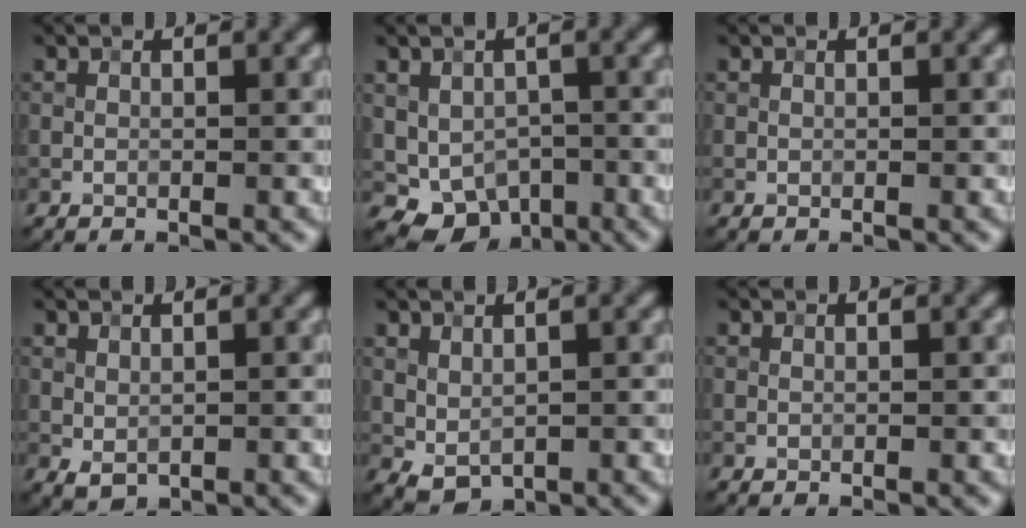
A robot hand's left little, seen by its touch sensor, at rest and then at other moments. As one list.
[{"total": 5.3, "force": [-1.7, 4.1, 2.9], "torque": [-0.043, -0.006, -0.021]}, {"total": 0.0}, {"total": 1.0, "force": [0.2, 0.7, 0.7], "torque": [-0.016, -0.004, 0.010]}, {"total": 1.8, "force": [0.5, 1.1, 1.3], "torque": [-0.027, -0.006, 0.018]}, {"total": 0.0}]